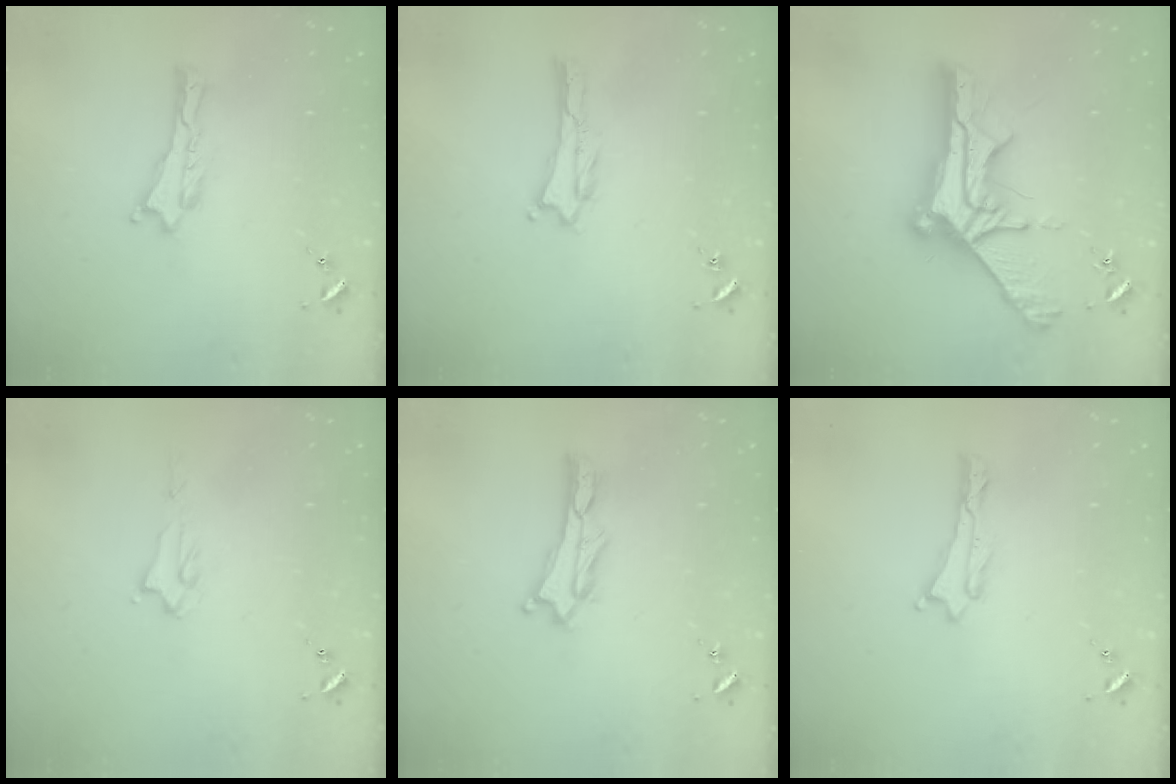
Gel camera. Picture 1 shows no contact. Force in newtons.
{"total": 0.0}
{"total": 11.2, "press": 11.2, "slide": 0.8}
{"total": 2.2, "press": 2.2, "slide": 0.4}
{"total": 0.9, "press": 0.9, "slide": 0.2}
{"total": 0.0}